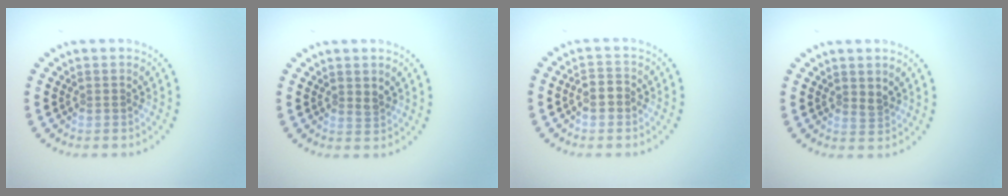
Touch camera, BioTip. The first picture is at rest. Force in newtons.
{"total": 1.0, "press": 0.8, "slide": 0.5}
{"total": 1.7, "press": 1.5, "slide": 0.8}
{"total": 1.0, "press": 0.8, "slide": 0.6}